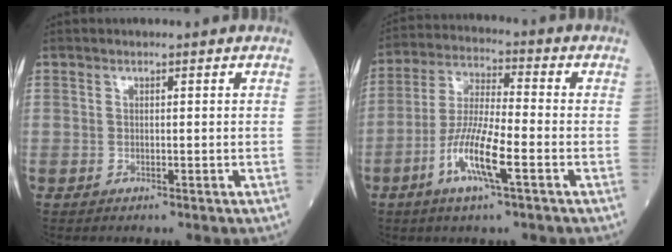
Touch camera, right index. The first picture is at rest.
{"total": 10.2, "force": [-4.1, 0.7, 9.4], "torque": [-0.188, -0.008, -0.081]}